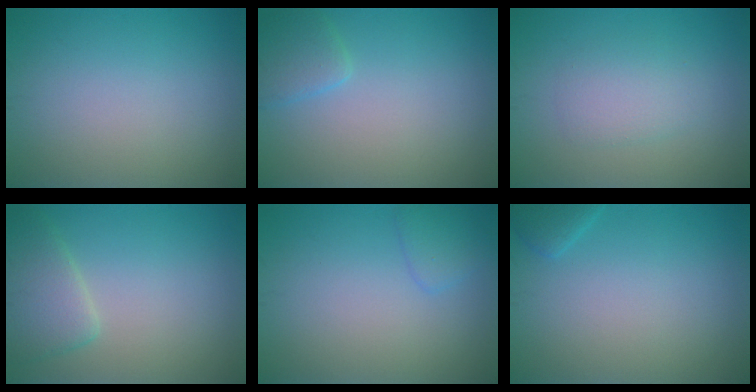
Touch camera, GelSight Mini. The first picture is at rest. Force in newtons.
{"total": 2.0, "press": 2.0, "slide": 0.1}
{"total": 2.4, "press": 2.4, "slide": 0.2}
{"total": 3.6, "press": 3.6, "slide": 0.2}
{"total": 1.5, "press": 1.5, "slide": 0.0}
{"total": 1.3, "press": 1.3, "slide": 0.1}